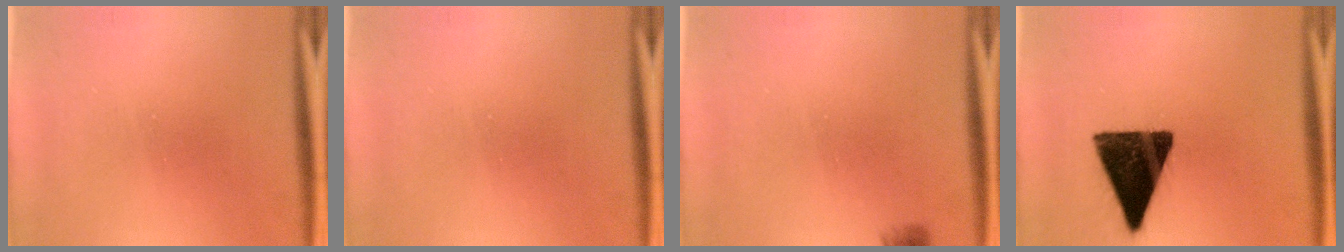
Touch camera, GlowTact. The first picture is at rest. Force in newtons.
{"total": 0.0}
{"total": 2.9}
{"total": 15.4}